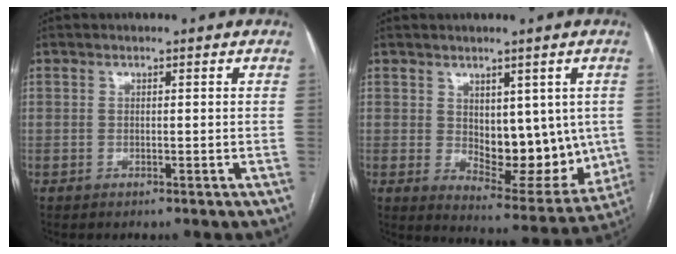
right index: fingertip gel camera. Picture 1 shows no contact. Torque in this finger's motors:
{"motor_torque": [0.94, 0.59, 0.19, 0.04]}